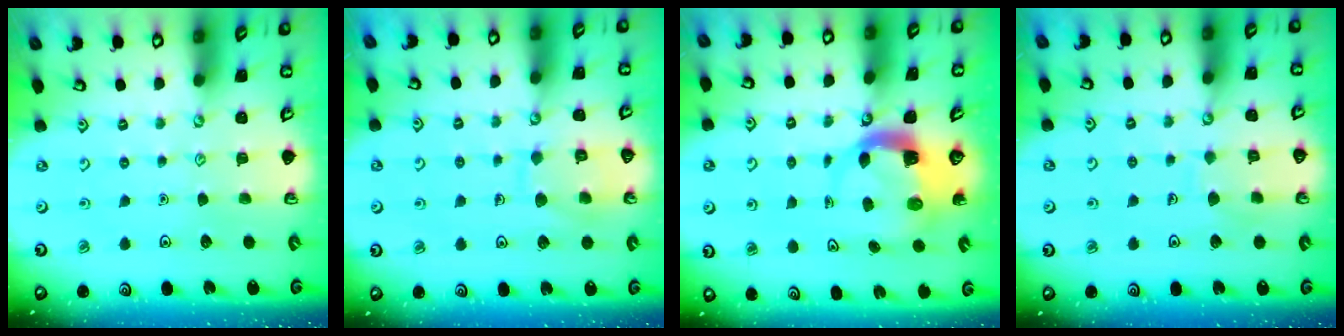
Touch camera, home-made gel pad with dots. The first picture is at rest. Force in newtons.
{"total": 8.8, "press": 8.8, "slide": 0.5}
{"total": 4.5, "press": 4.5, "slide": 0.7}
{"total": 6.1, "press": 6.1, "slide": 0.6}